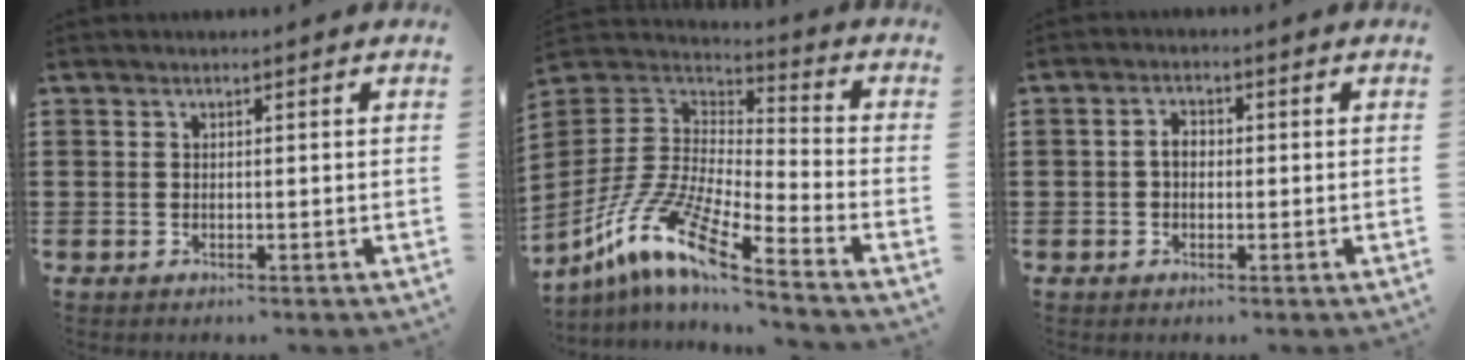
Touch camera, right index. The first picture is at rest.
{"total": 11.9, "force": [-8.6, 2.0, 7.9], "torque": [-0.193, -0.006, -0.184]}
{"total": 2.4, "force": [-0.2, 1.5, 1.8], "torque": [-0.035, 0.005, -0.006]}